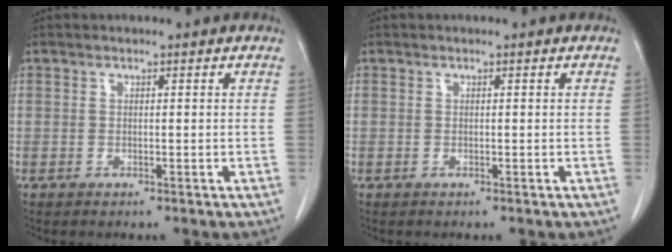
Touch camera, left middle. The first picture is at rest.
{"total": 0.0}